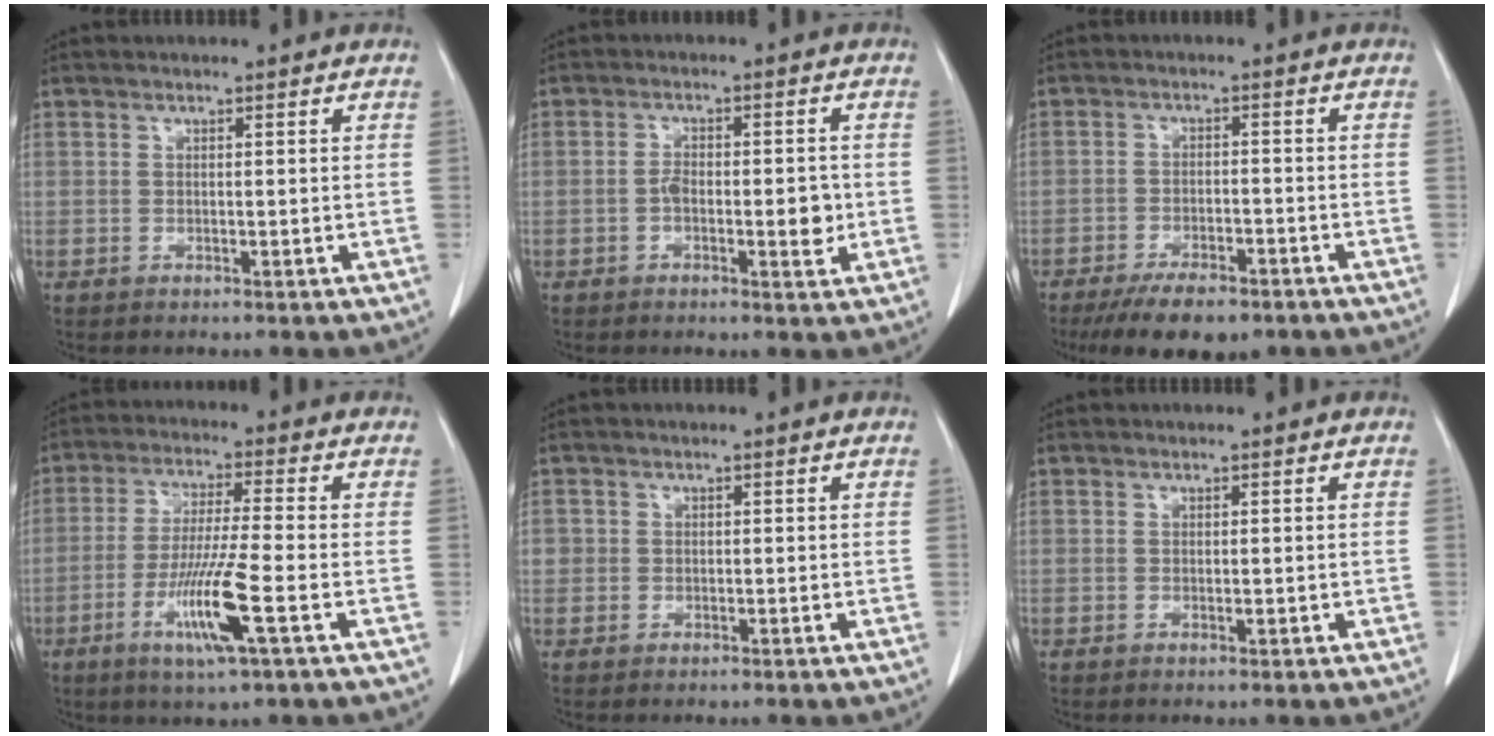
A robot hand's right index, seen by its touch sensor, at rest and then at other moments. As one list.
[{"total": 5.6, "force": [-1.2, 2.2, 5.0], "torque": [-0.073, 0.002, -0.016]}, {"total": 8.8, "force": [-6.5, 3.3, 5.0], "torque": [-0.076, -0.008, -0.103]}, {"total": 10.3, "force": [-3.8, -0.3, 9.6], "torque": [-0.187, -0.019, -0.073]}, {"total": 1.5, "force": [0.0, 1.5, 0.3], "torque": [0.004, 0.004, -0.001]}, {"total": 0.7, "force": [0.0, 0.3, 0.6], "torque": [-0.010, -0.002, 0.001]}]